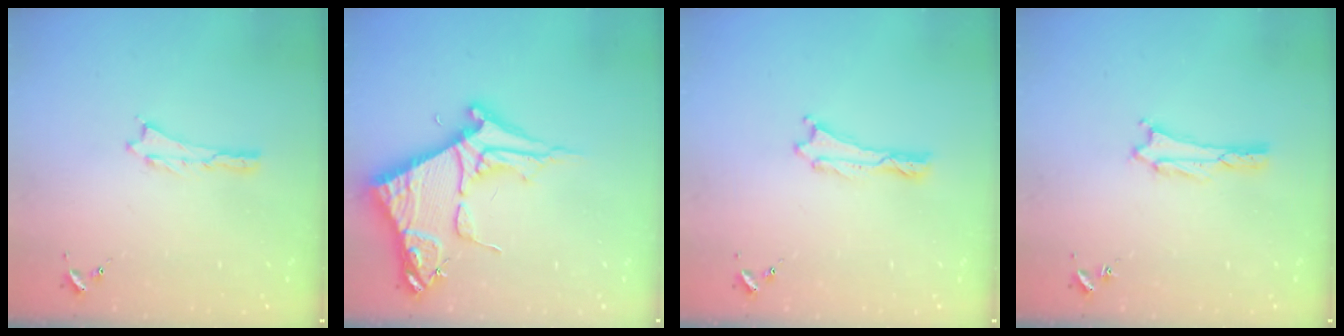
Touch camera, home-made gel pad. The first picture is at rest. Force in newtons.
{"total": 11.0, "press": 10.9, "slide": 1.1}
{"total": 0.0}
{"total": 1.6, "press": 1.6, "slide": 0.2}